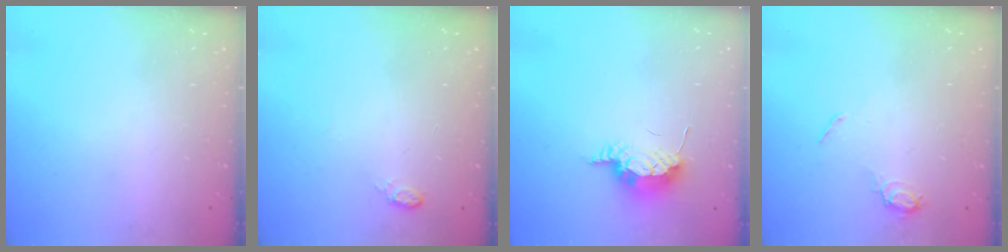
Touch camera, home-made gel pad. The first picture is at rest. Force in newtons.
{"total": 5.4, "press": 5.4, "slide": 0.7}
{"total": 7.7, "press": 7.4, "slide": 1.8}
{"total": 6.0, "press": 6.0, "slide": 0.7}